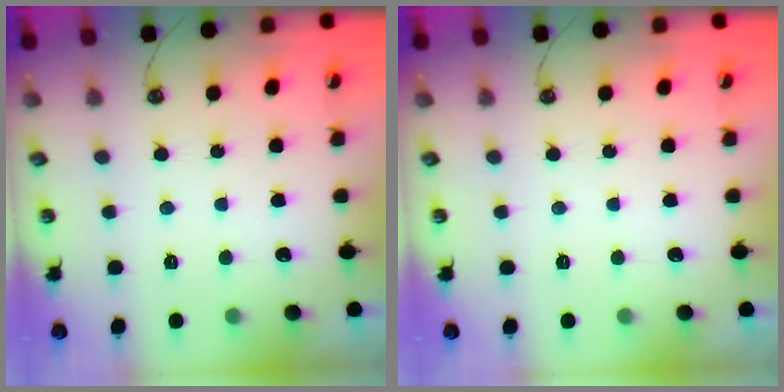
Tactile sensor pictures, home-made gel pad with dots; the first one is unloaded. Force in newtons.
{"total": 0.0}